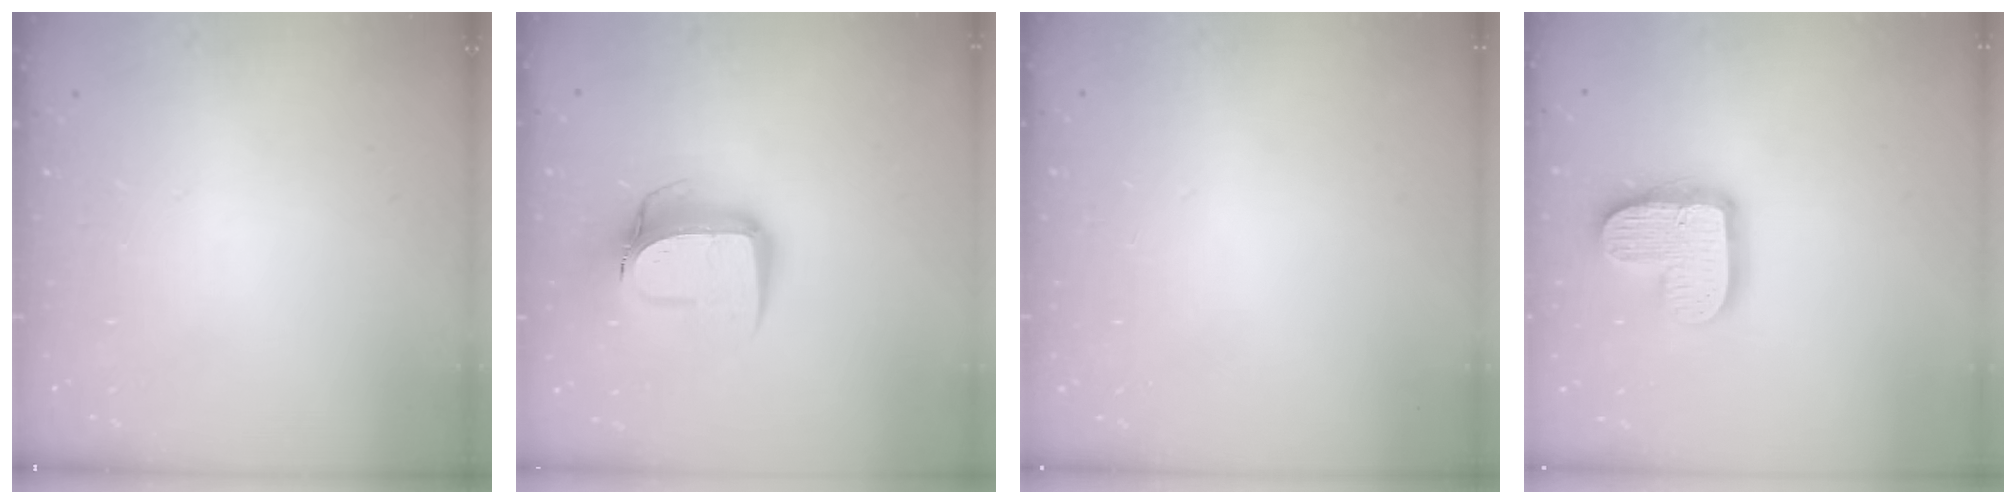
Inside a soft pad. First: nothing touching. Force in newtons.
{"total": 13.9, "press": 13.8, "slide": 1.4}
{"total": 0.0}
{"total": 15.6, "press": 15.5, "slide": 1.3}